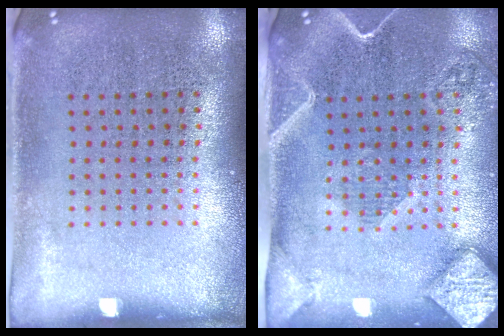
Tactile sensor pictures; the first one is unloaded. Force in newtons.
{"total": 2.6, "press": 2.1, "slide": 1.5}